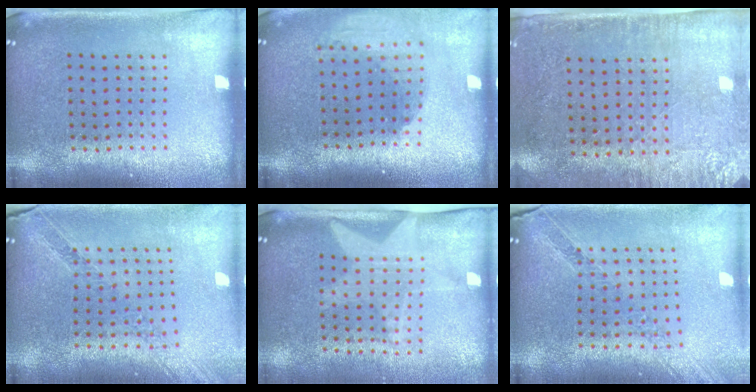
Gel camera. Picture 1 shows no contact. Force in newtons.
{"total": 1.9, "press": 1.5, "slide": 1.2}
{"total": 2.8, "press": 2.3, "slide": 1.5}
{"total": 1.1, "press": 1.1, "slide": 0.1}
{"total": 1.5, "press": 1.4, "slide": 0.5}
{"total": 1.1, "press": 1.1, "slide": 0.1}